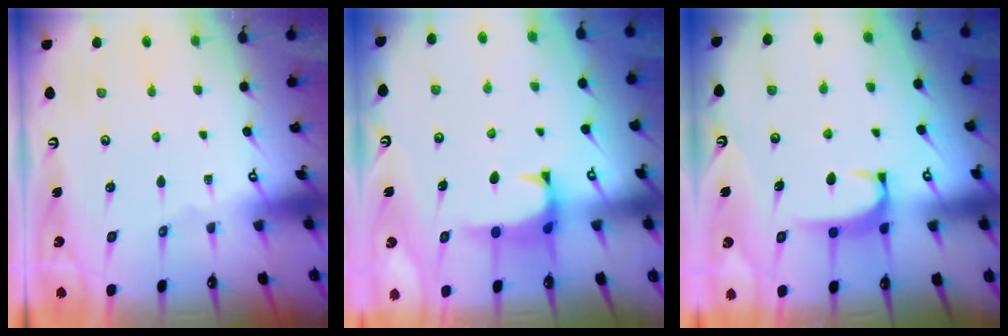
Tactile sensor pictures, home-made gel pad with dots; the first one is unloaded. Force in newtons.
{"total": 1.1, "press": 0.9, "slide": 0.6}
{"total": 1.6, "press": 1.6, "slide": 0.5}